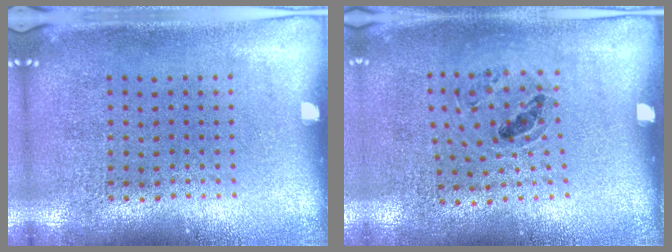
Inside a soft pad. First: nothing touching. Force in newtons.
{"total": 1.0, "press": 0.8, "slide": 0.5}